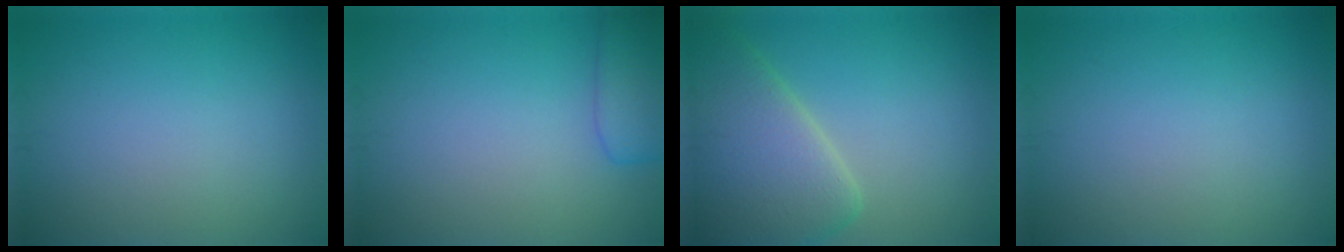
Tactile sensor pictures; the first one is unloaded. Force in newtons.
{"total": 3.3, "press": 3.3, "slide": 0.3}
{"total": 8.6, "press": 8.6, "slide": 0.7}
{"total": 0.0}